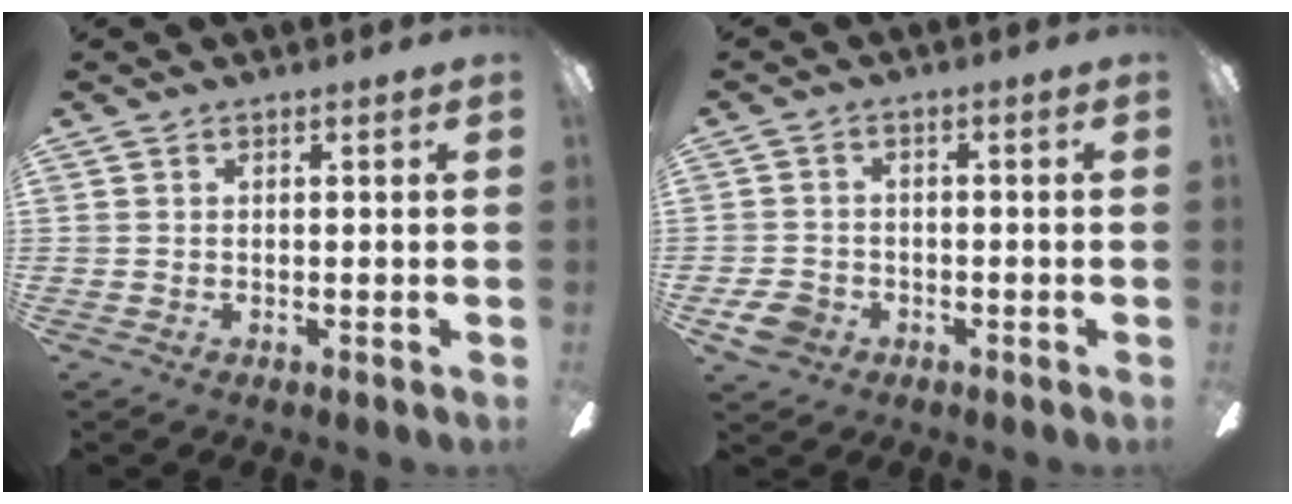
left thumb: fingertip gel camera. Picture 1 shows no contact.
{"total": 5.4, "force": [-2.8, 4.2, 2.0], "torque": [-0.049, 0.017, -0.053]}